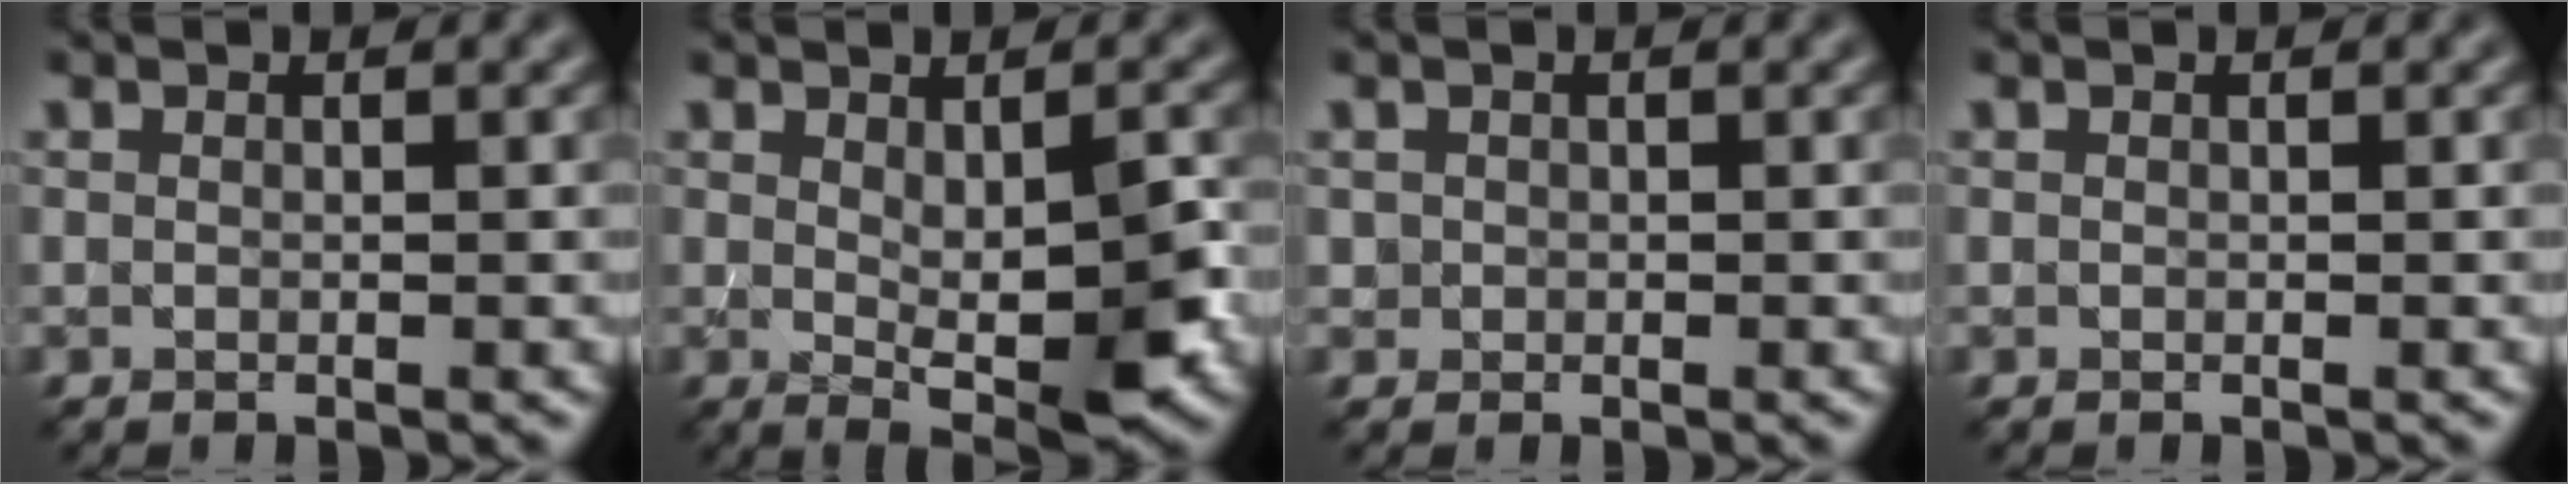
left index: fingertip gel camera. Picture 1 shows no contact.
{"total": 5.1, "force": [-0.2, 1.3, 4.9], "torque": [-0.072, -0.007, 0.004]}
{"total": 0.6, "force": [0.0, 0.3, -0.5], "torque": [0.012, 0.000, 0.002]}
{"total": 0.0}